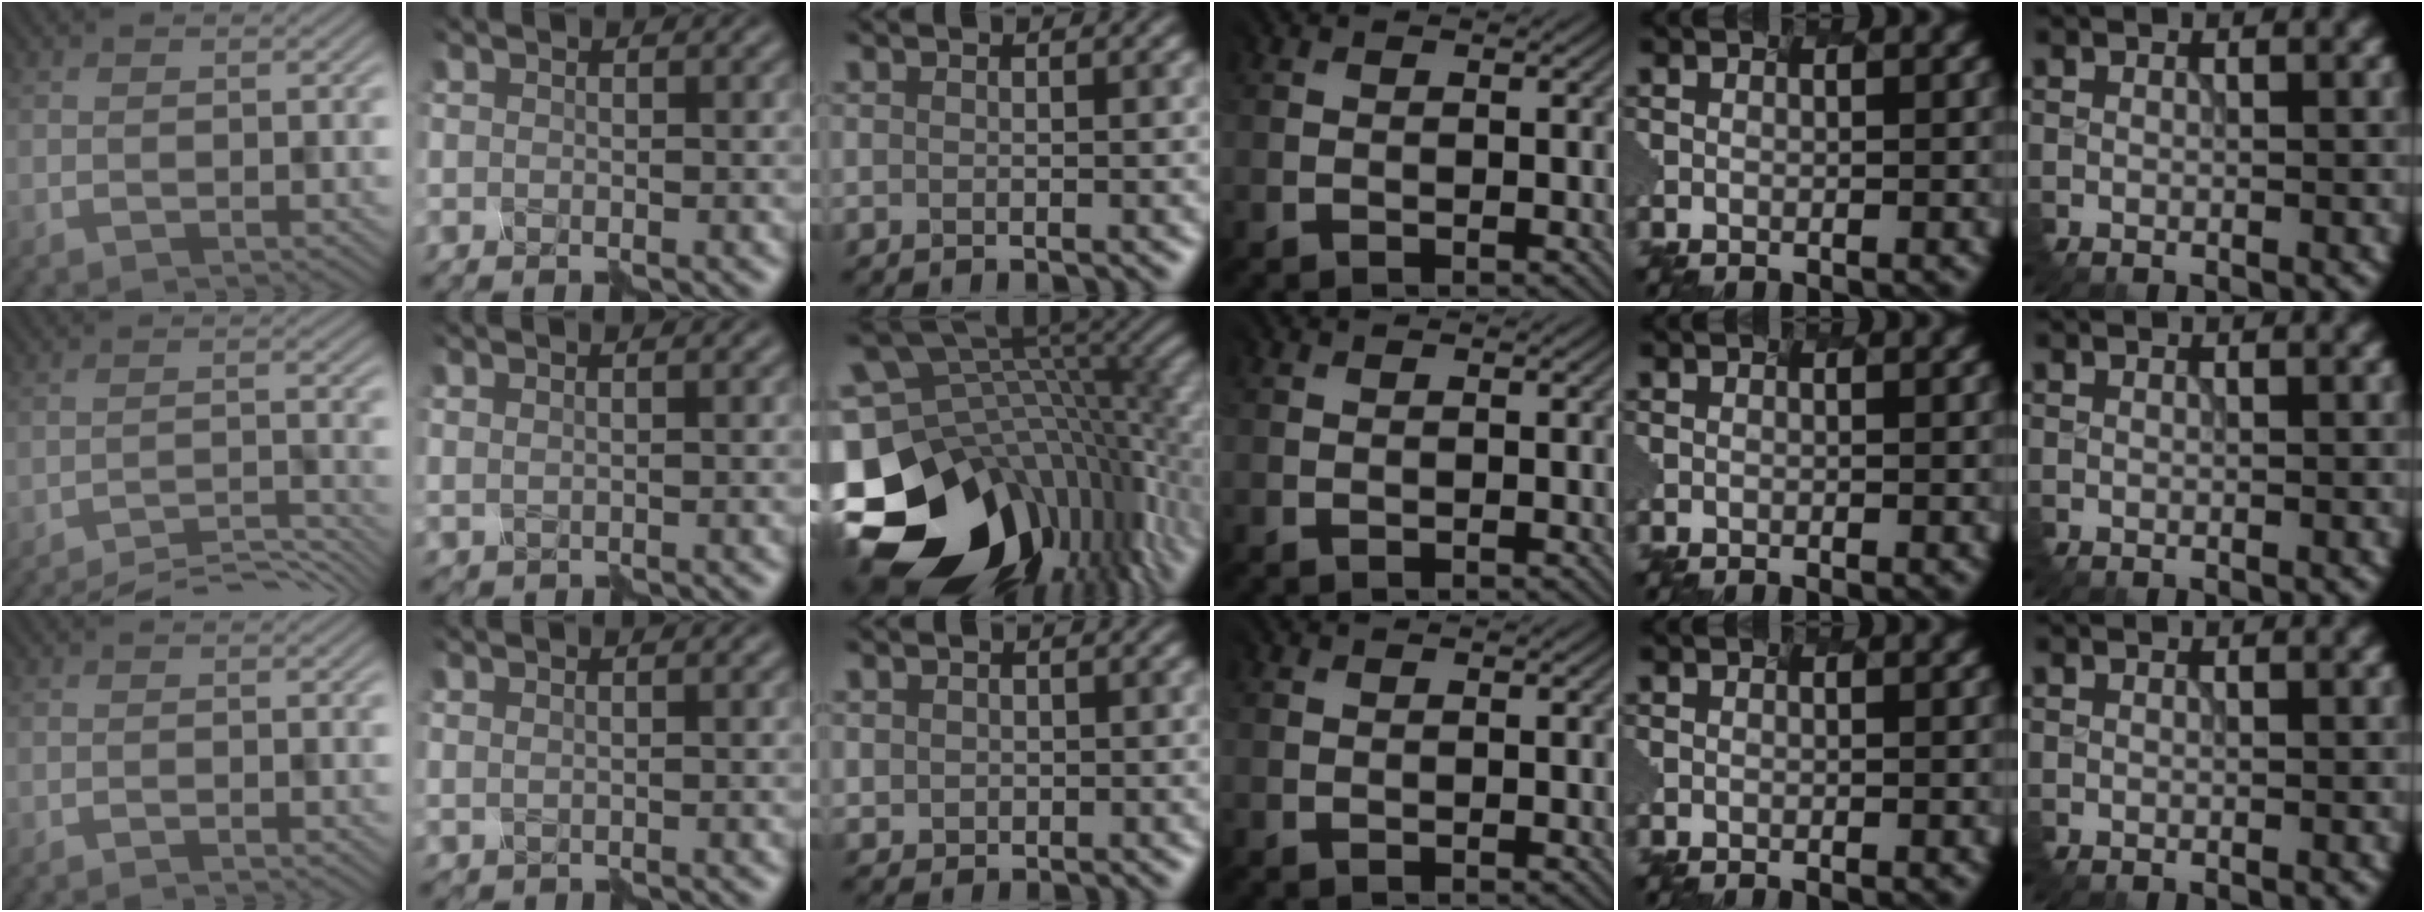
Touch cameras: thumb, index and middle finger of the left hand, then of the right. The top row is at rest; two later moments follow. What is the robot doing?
{"motion": "assemble", "object": "markers"}